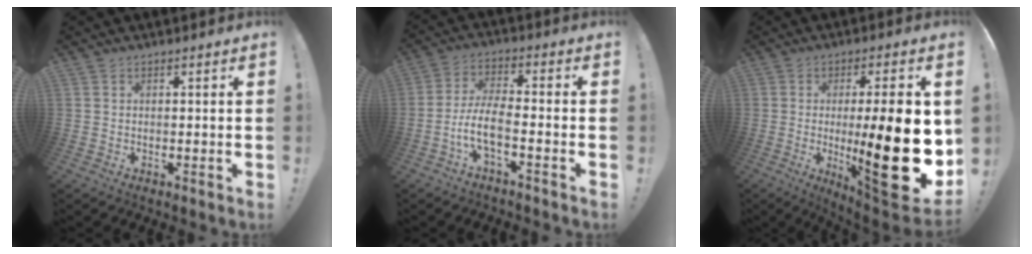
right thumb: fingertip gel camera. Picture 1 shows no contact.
{"total": 9.0, "force": [-4.3, 3.0, 7.3], "torque": [-0.153, 0.007, -0.080]}
{"total": 26.3, "force": [-1.6, 6.2, 25.5], "torque": [-0.394, -0.024, -0.018]}